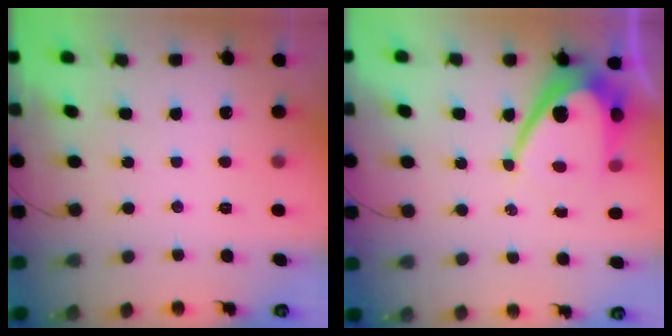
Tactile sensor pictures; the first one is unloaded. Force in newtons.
{"total": 12.1, "press": 12.1, "slide": 0.8}